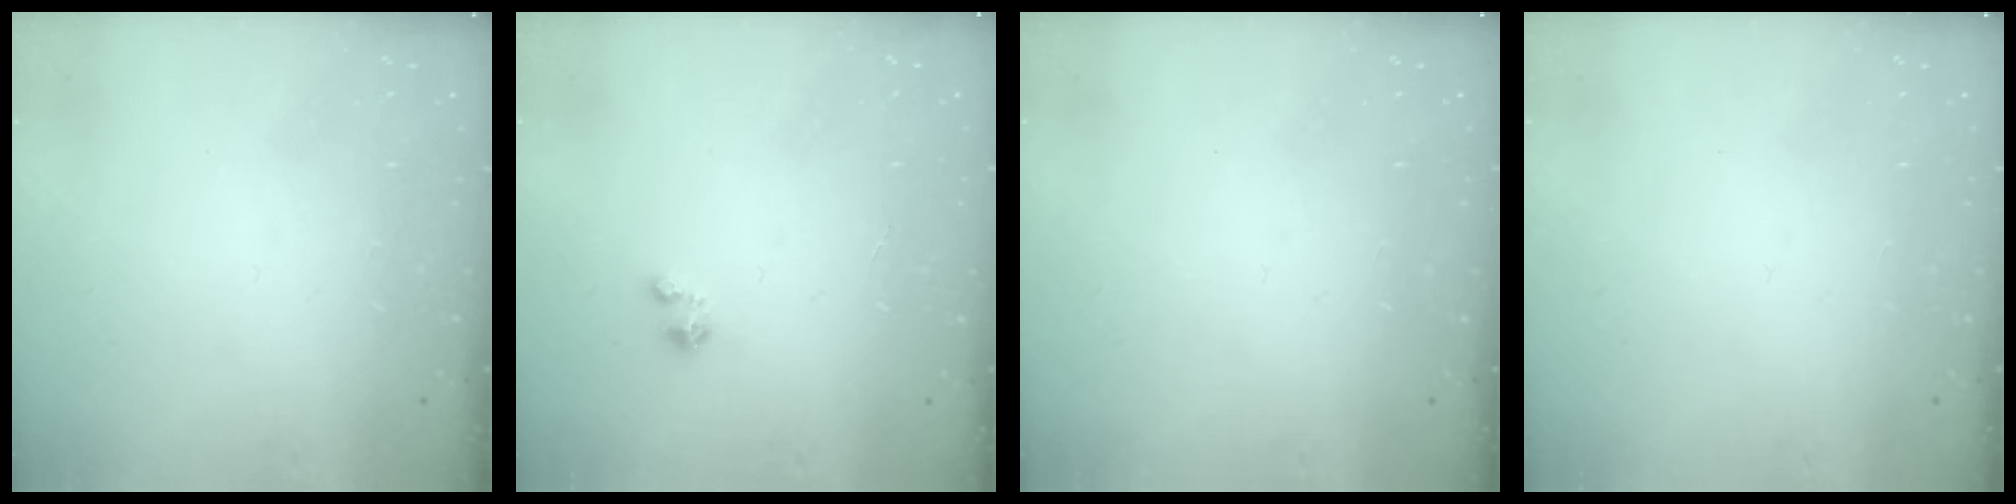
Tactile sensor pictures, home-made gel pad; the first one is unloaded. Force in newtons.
{"total": 1.3, "press": 1.3, "slide": 0.3}
{"total": 0.0}
{"total": 0.0}